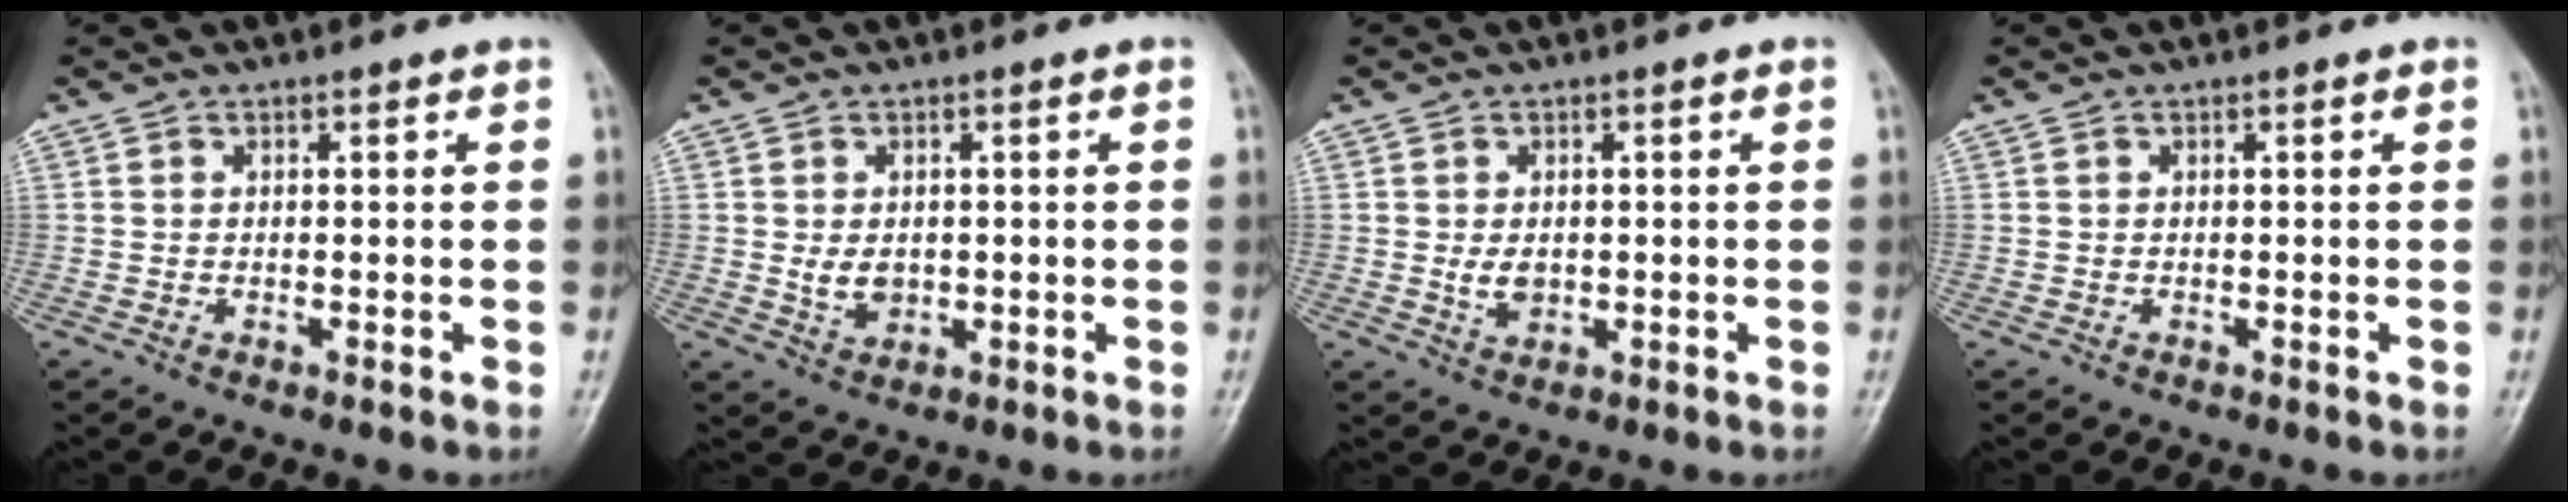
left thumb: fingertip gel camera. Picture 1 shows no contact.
{"total": 3.4, "force": [-0.1, 2.6, 2.2], "torque": [-0.026, -0.005, 0.006]}
{"total": 2.8, "force": [-0.1, 2.1, 1.9], "torque": [-0.026, -0.002, 0.003]}
{"total": 0.0}